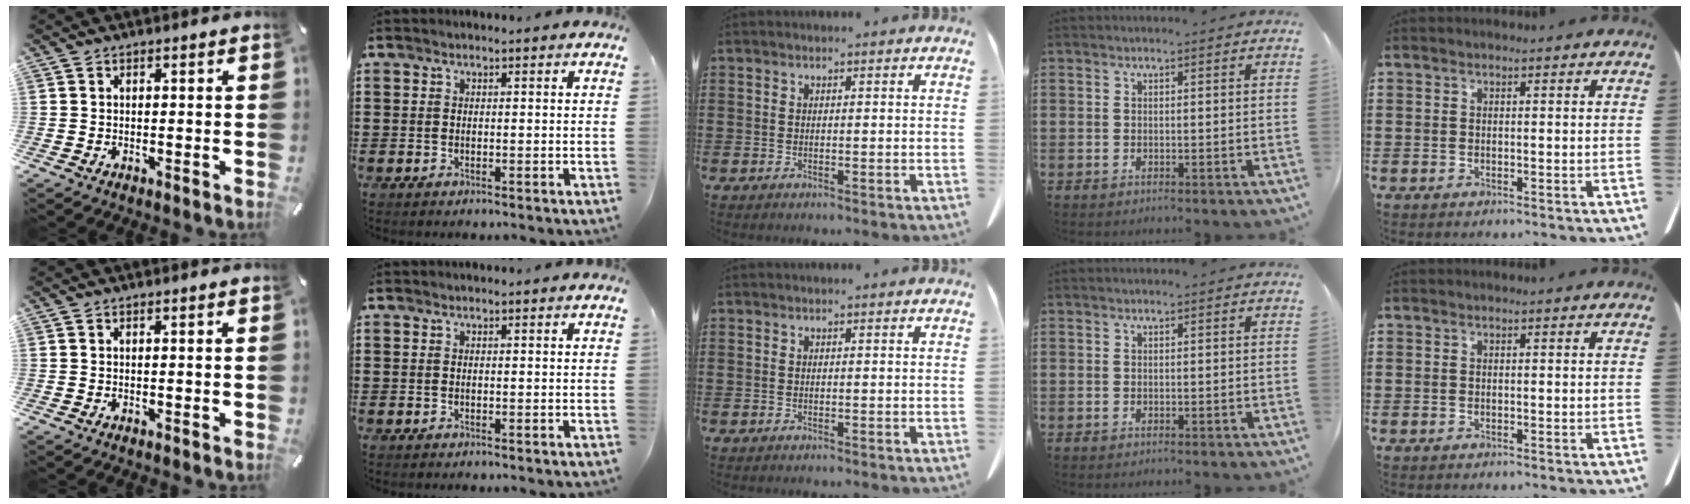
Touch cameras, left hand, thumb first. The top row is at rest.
{}